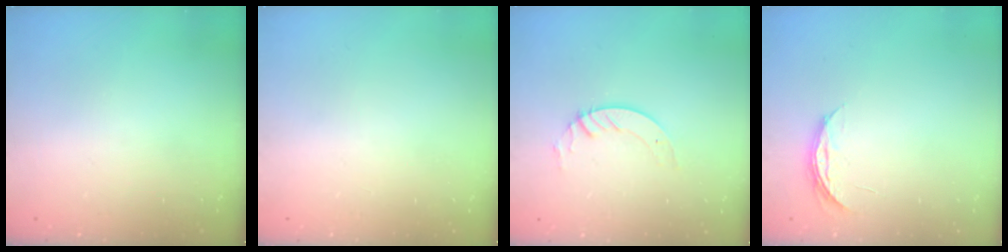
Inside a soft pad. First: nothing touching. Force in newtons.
{"total": 0.0}
{"total": 4.0, "press": 4.0, "slide": 0.4}
{"total": 3.8, "press": 3.8, "slide": 0.4}